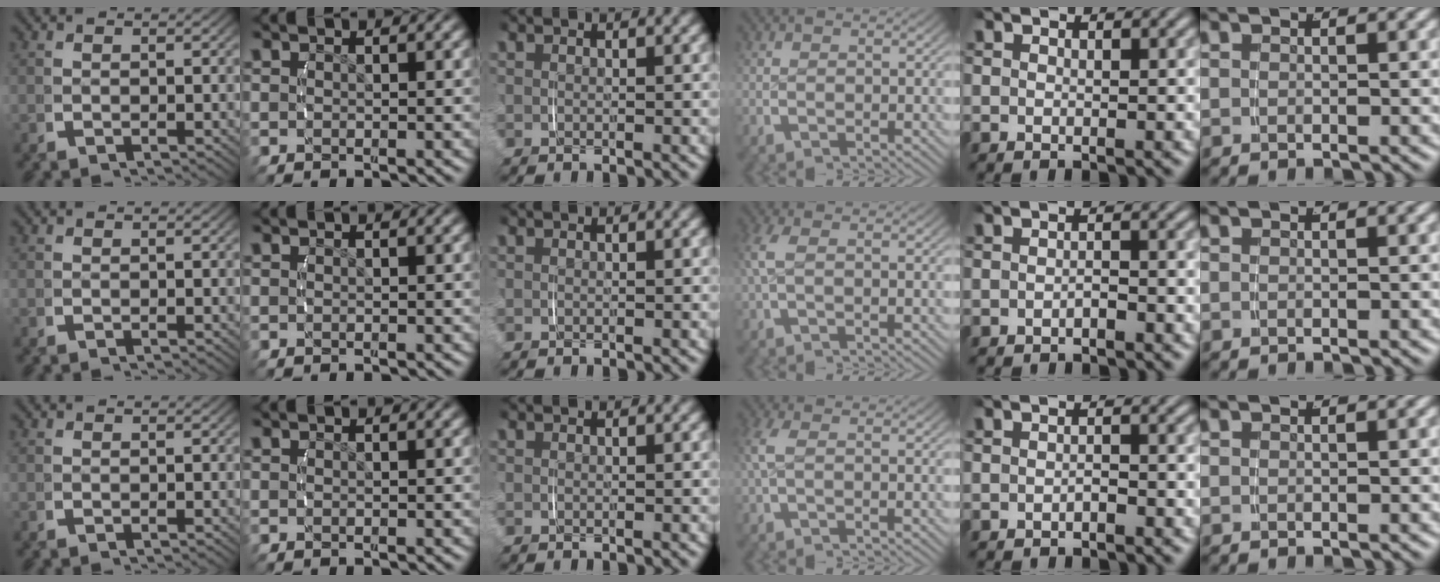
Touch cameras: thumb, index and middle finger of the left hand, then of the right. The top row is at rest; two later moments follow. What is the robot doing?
{"motion": "lift_and_place", "object": "toothpaste"}